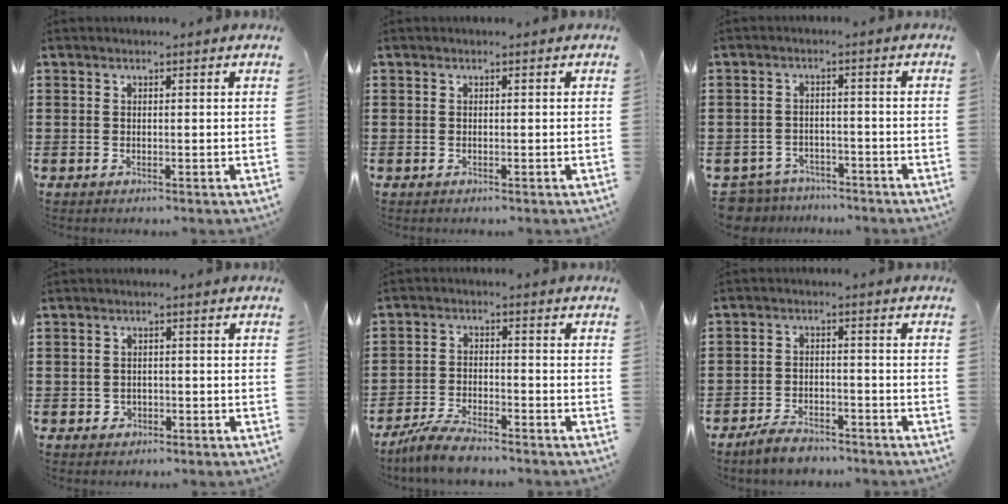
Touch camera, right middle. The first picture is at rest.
{"total": 0.0}
{"total": 4.0, "force": [-3.9, 0.8, 0.0], "torque": [-0.023, -0.004, -0.088]}
{"total": 1.2, "force": [-0.7, 1.0, 0.3], "torque": [-0.011, 0.000, -0.017]}
{"total": 5.3, "force": [-4.8, 0.6, 2.1], "torque": [-0.056, -0.006, -0.098]}
{"total": 4.0, "force": [-3.7, 1.0, 1.2], "torque": [-0.029, 0.006, -0.075]}